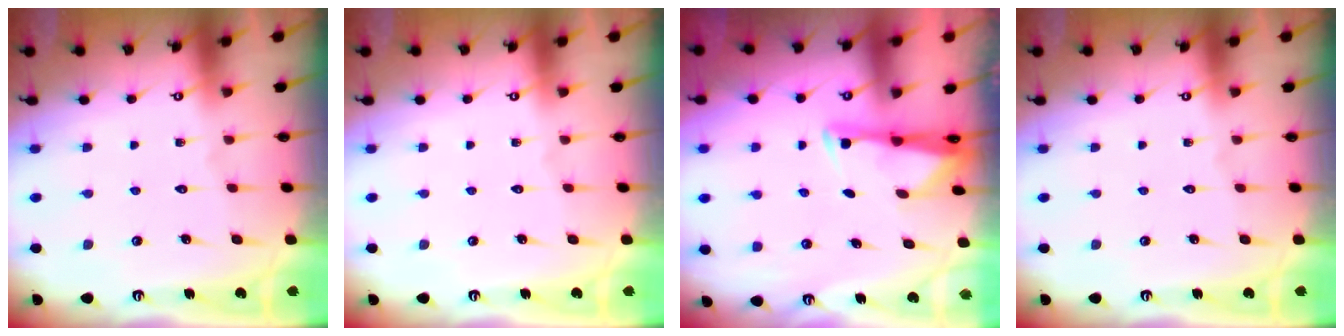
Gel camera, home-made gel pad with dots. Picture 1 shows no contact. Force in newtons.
{"total": 0.0}
{"total": 2.9, "press": 2.9, "slide": 0.4}
{"total": 0.0}